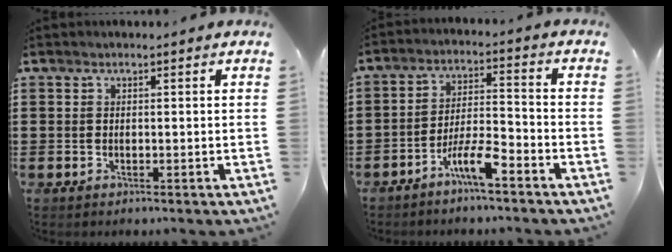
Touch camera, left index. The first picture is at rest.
{"total": 6.6, "force": [-4.9, 1.0, 4.3], "torque": [-0.092, 0.003, -0.095]}